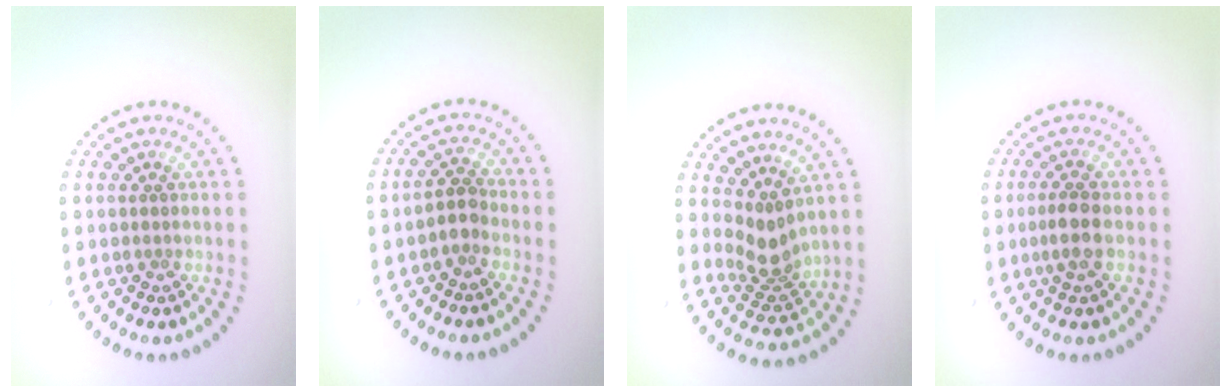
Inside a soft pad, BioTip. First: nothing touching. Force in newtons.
{"total": 1.7, "press": 1.4, "slide": 0.9}
{"total": 2.8, "press": 2.0, "slide": 1.9}
{"total": 2.2, "press": 2.0, "slide": 1.0}